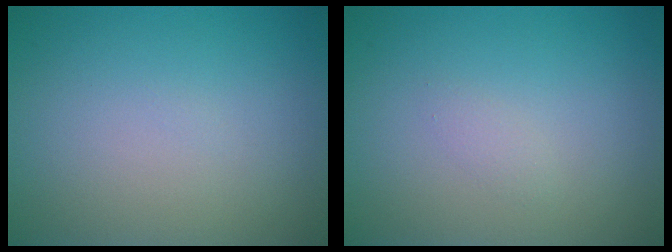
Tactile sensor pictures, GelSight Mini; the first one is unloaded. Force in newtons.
{"total": 0.7, "press": 0.7, "slide": 0.0}